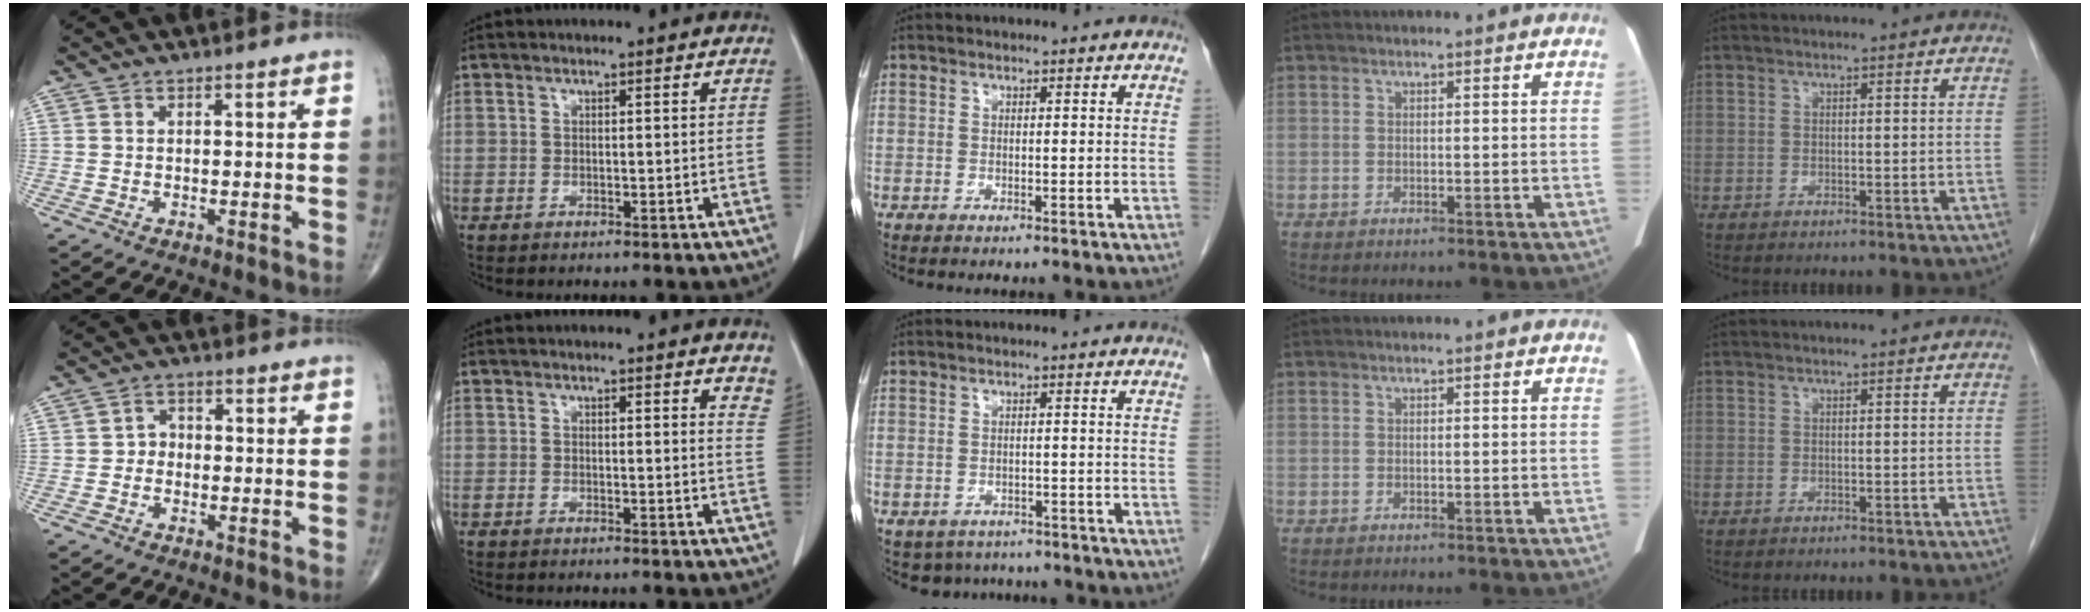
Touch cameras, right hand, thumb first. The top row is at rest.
{"thumb": {"total": 2.7, "force": [-0.7, 2.2, 1.3], "torque": [-0.004, 0.013, -0.022]}, "index": {"total": 5.5, "force": [5.0, 1.3, 2.0], "torque": [-0.008, -0.018, 0.035]}, "middle": {"total": 5.5, "force": [-4.7, 2.9, 0.4], "torque": [0.002, 0.005, -0.056]}}